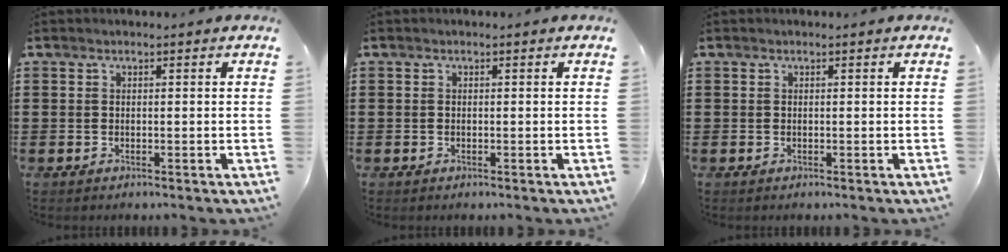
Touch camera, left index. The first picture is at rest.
{"total": 0.0}
{"total": 0.0}